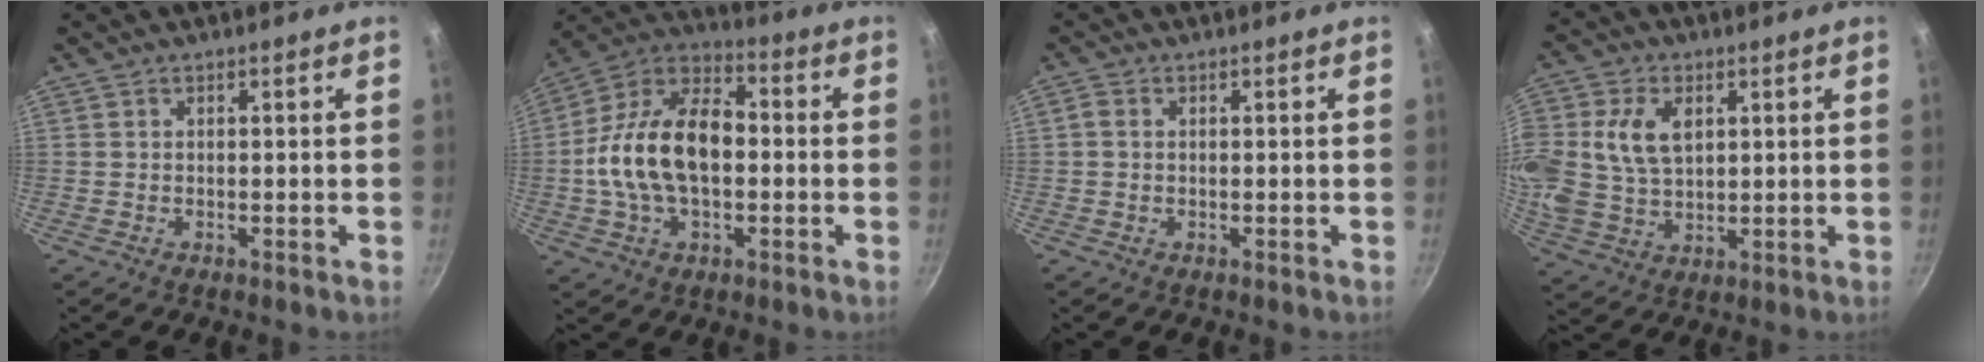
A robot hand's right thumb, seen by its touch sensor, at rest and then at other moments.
{"total": 18.6, "force": [-1.1, 11.2, 14.8], "torque": [-0.247, 0.040, -0.038]}
{"total": 0.7, "force": [0.2, 0.6, 0.4], "torque": [-0.006, 0.002, 0.003]}
{"total": 14.8, "force": [3.4, 10.4, 9.9], "torque": [-0.207, 0.006, 0.068]}